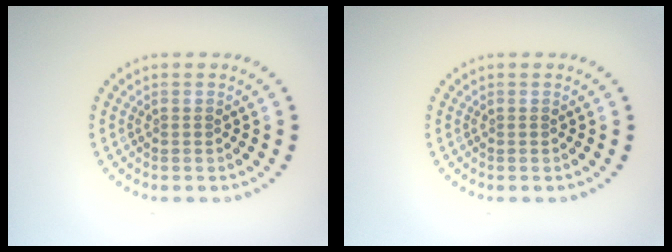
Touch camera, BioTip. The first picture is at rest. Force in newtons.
{"total": 0.0}